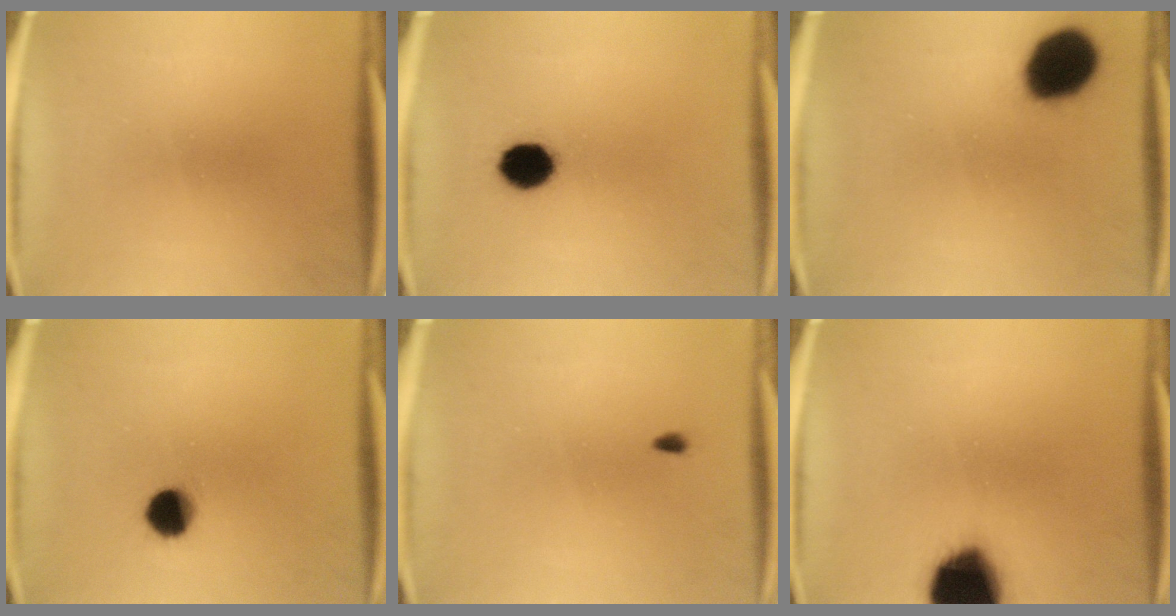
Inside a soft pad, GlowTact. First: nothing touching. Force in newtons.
{"total": 8.0}
{"total": 15.0}
{"total": 6.6}
{"total": 0.6}
{"total": 18.8}